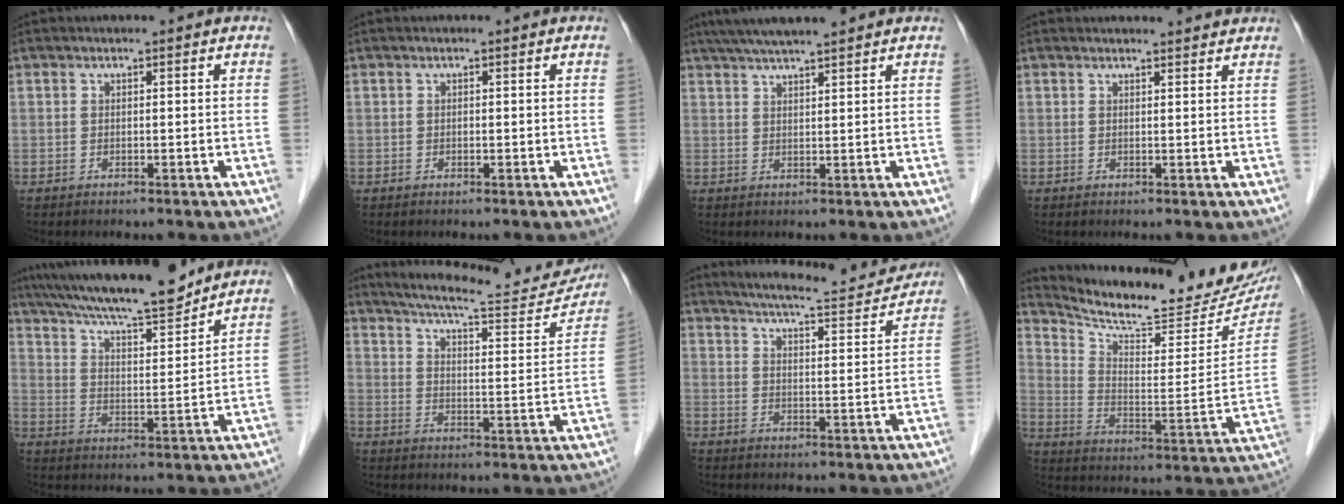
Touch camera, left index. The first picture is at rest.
{"total": 1.2, "force": [-1.2, 0.0, -0.1], "torque": [0.004, -0.005, -0.021]}
{"total": 7.2, "force": [5.9, 0.0, 4.2], "torque": [-0.064, 0.026, 0.086]}
{"total": 2.9, "force": [2.8, 0.4, 0.4], "torque": [-0.008, 0.002, 0.021]}
{"total": 16.1, "force": [14.1, 1.6, 7.6], "torque": [-0.131, 0.004, 0.224]}
{"total": 16.8, "force": [15.6, 2.2, 5.8], "torque": [-0.083, -0.031, 0.200]}
{"total": 12.0, "force": [11.3, 0.8, 3.8], "torque": [-0.060, -0.010, 0.144]}
{"total": 20.1, "force": [18.5, 3.2, 6.9], "torque": [-0.114, -0.074, 0.253]}